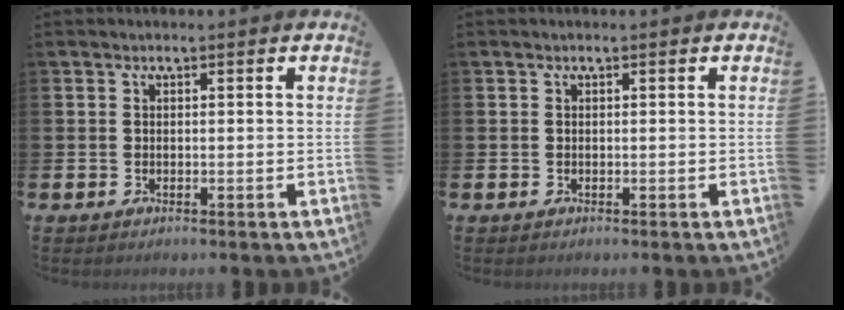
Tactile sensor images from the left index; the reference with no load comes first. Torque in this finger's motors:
{"motor_torque": [-0.01, 0.00, 0.00, 0.00]}